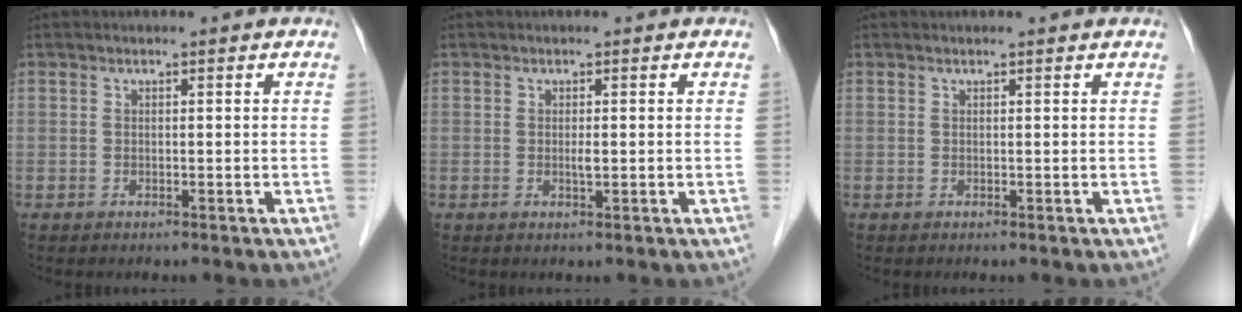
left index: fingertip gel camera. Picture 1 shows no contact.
{"total": 0.9, "force": [0.0, 0.1, 0.9], "torque": [-0.018, -0.002, 0.001]}
{"total": 0.7, "force": [0.7, 0.0, 0.1], "torque": [-0.008, 0.003, 0.009]}